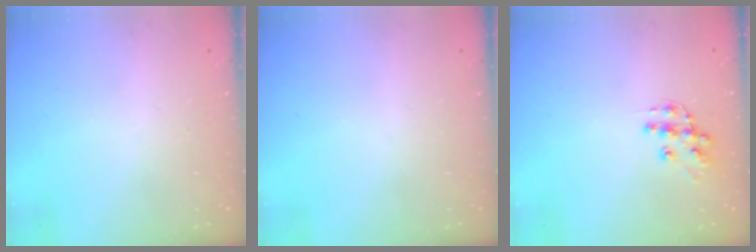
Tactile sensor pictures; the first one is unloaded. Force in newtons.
{"total": 0.0}
{"total": 10.8, "press": 10.7, "slide": 0.8}